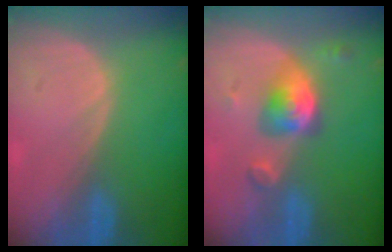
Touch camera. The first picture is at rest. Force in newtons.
{"total": 5.4, "press": 5.4, "slide": 0.5}